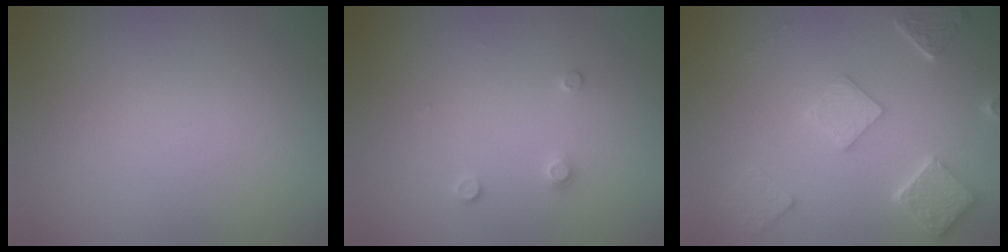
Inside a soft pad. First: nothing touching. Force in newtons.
{"total": 1.0, "press": 1.0, "slide": 0.2}
{"total": 5.0, "press": 3.9, "slide": 3.1}